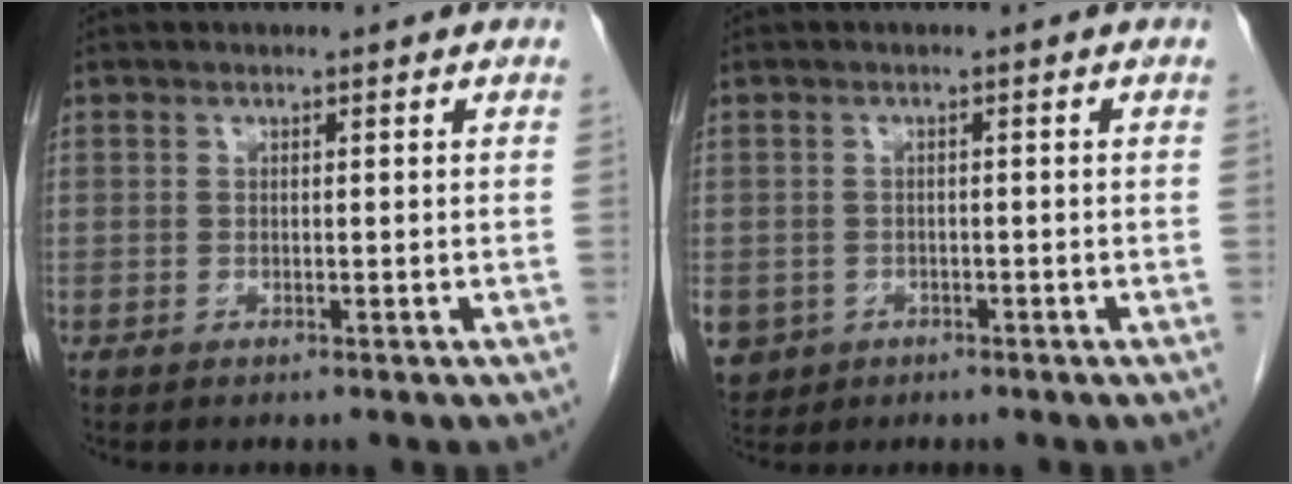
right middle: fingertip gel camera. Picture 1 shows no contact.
{"total": 6.5, "force": [-2.8, 5.5, 1.8], "torque": [-0.050, -0.002, -0.040]}